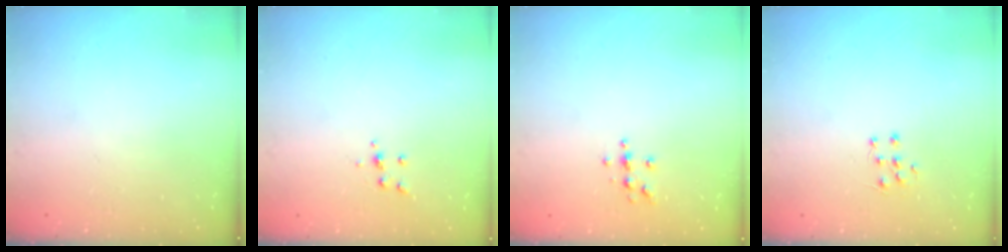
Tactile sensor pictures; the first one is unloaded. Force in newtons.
{"total": 4.0, "press": 3.9, "slide": 0.9}
{"total": 3.9, "press": 3.9, "slide": 0.6}
{"total": 4.9, "press": 4.9, "slide": 0.4}